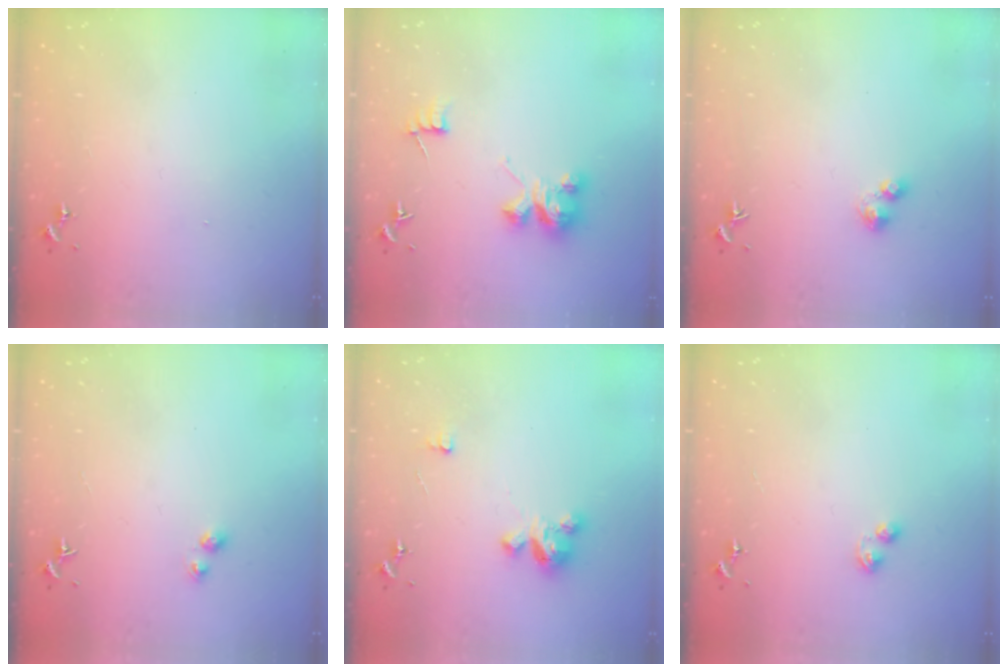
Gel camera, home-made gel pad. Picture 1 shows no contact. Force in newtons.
{"total": 7.2, "press": 7.2, "slide": 0.6}
{"total": 3.9, "press": 3.9, "slide": 0.6}
{"total": 2.7, "press": 2.7, "slide": 0.3}
{"total": 6.7, "press": 6.7, "slide": 0.4}
{"total": 2.9, "press": 2.9, "slide": 0.4}